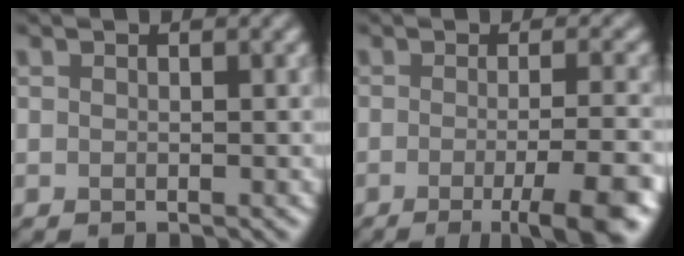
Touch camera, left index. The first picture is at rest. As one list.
[{"total": 7.6, "force": [-3.3, 1.7, 6.6], "torque": [-0.080, -0.001, -0.045]}]